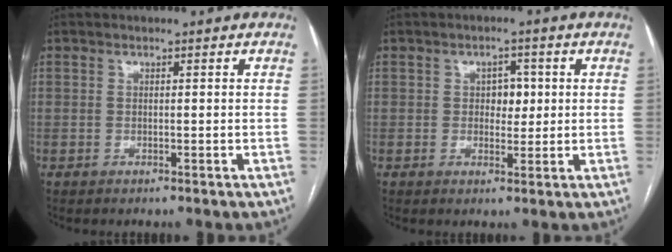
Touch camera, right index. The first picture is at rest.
{"total": 3.3, "force": [0.5, 2.2, 2.4], "torque": [-0.024, 0.005, 0.009]}